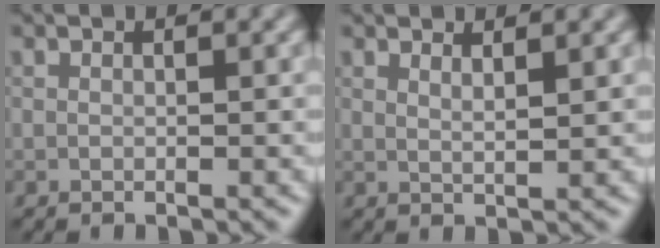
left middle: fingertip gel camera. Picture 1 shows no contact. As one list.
[{"total": 1.1, "force": [0.8, 0.1, 0.7], "torque": [-0.007, 0.000, 0.020]}]